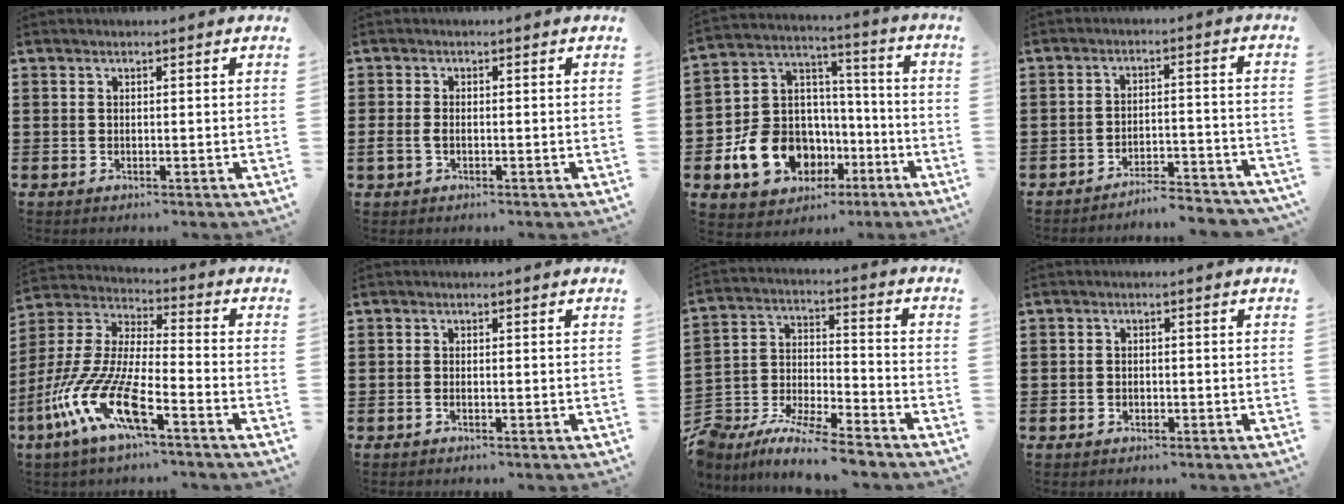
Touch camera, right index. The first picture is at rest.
{"total": 1.6, "force": [-0.6, 1.0, 1.2], "torque": [-0.031, -0.003, -0.013]}
{"total": 13.3, "force": [-5.8, 10.3, 6.1], "torque": [-0.153, 0.029, -0.094]}
{"total": 4.5, "force": [-4.4, -0.1, 0.8], "torque": [-0.019, -0.004, -0.091]}
{"total": 13.2, "force": [-8.2, 2.7, 10.0], "torque": [-0.241, -0.014, -0.168]}
{"total": 0.5, "force": [-0.4, 0.0, 0.4], "torque": [-0.008, -0.005, -0.005]}
{"total": 6.7, "force": [-6.6, 0.0, 1.2], "torque": [-0.033, -0.009, -0.137]}
{"total": 0.9, "force": [-0.6, 0.6, 0.3], "torque": [-0.007, -0.002, -0.011]}